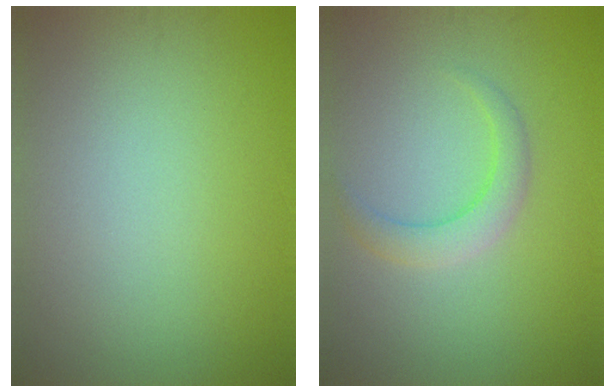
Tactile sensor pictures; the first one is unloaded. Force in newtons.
{"total": 2.3, "press": 2.3, "slide": 0.0}